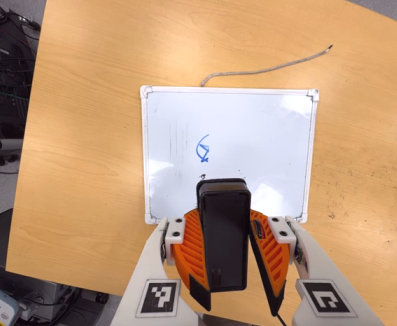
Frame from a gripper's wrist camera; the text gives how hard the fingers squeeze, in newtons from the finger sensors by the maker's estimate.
{"total": 8.6, "left": 8.9, "right": 8.4}